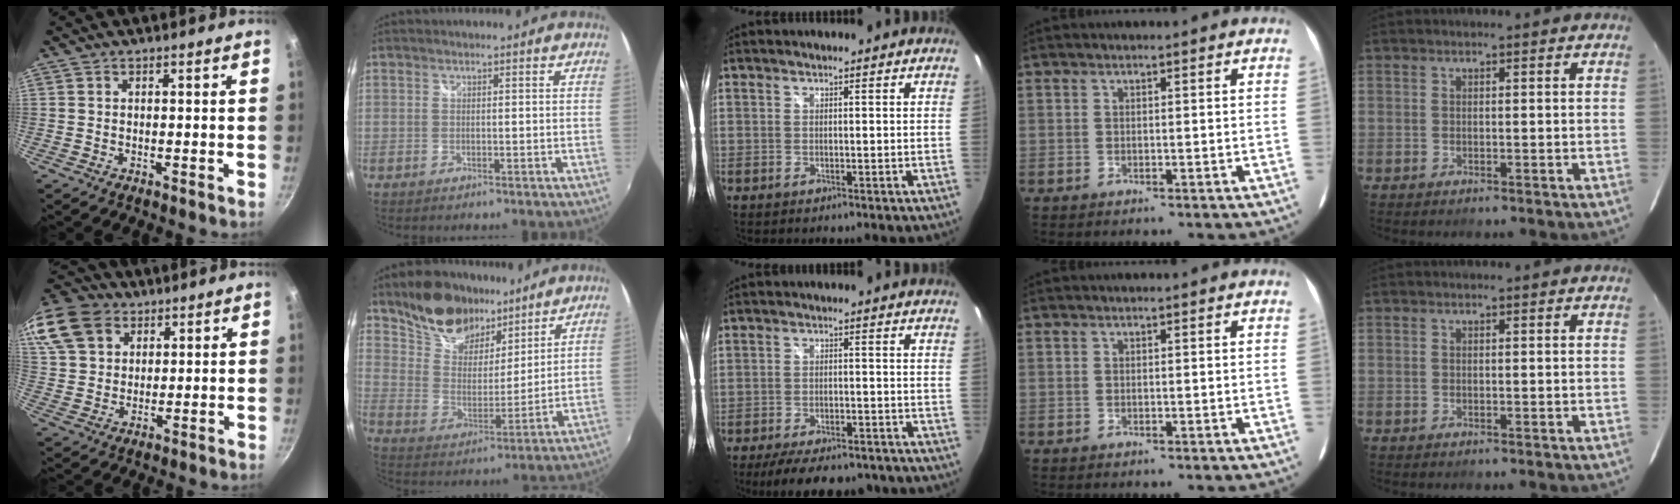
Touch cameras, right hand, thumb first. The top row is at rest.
{"thumb": {"total": 21.7, "force": [11.2, 15.7, 9.9], "torque": [-0.244, 0.029, 0.214]}, "index": {"total": 15.8, "force": [11.6, 8.5, 6.4], "torque": [-0.146, 0.034, 0.217]}, "middle": {"total": 12.7, "force": [-10.3, 4.1, 6.3], "torque": [-0.127, -0.017, -0.146]}}